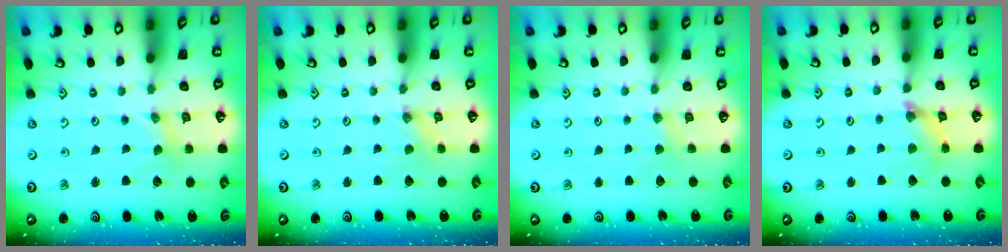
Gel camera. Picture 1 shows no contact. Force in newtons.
{"total": 0.0}
{"total": 1.2, "press": 1.1, "slide": 0.3}
{"total": 4.6, "press": 4.6, "slide": 0.5}